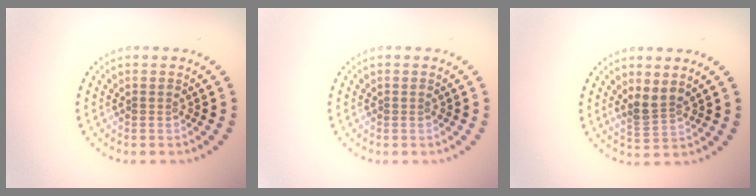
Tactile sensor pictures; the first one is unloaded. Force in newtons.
{"total": 0.0}
{"total": 2.3, "press": 1.8, "slide": 1.4}